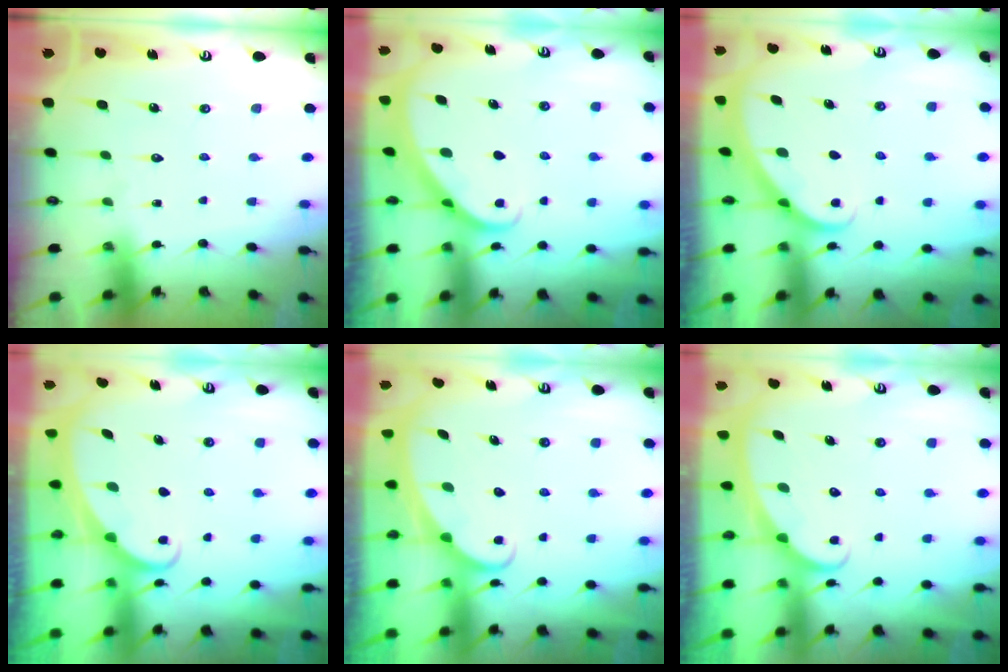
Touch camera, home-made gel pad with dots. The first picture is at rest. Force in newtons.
{"total": 1.8, "press": 1.8, "slide": 0.0}
{"total": 2.1, "press": 2.1, "slide": 0.1}
{"total": 1.9, "press": 1.9, "slide": 0.3}
{"total": 2.4, "press": 2.4, "slide": 0.4}
{"total": 2.5, "press": 2.4, "slide": 0.4}